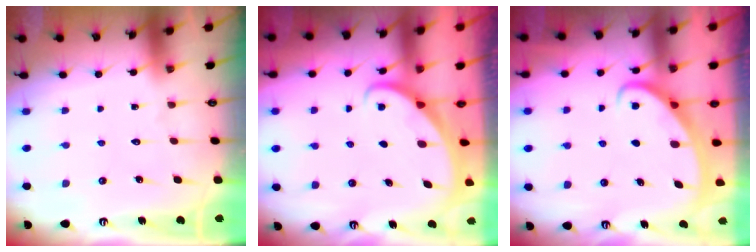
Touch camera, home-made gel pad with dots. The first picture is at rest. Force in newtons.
{"total": 1.3, "press": 1.3, "slide": 0.0}
{"total": 2.9, "press": 2.8, "slide": 0.3}